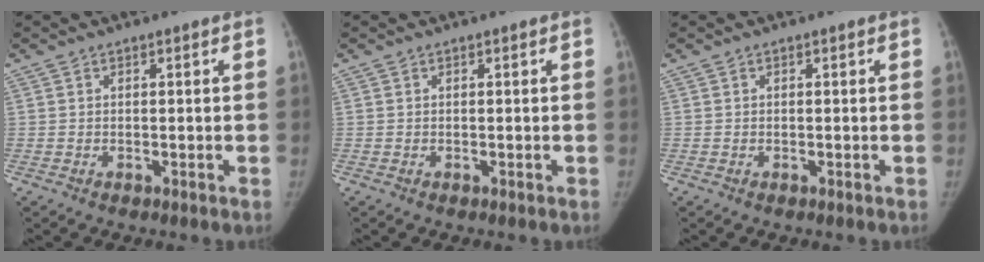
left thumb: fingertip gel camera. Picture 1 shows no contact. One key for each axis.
{"total": 0.0}
{"total": 0.0}